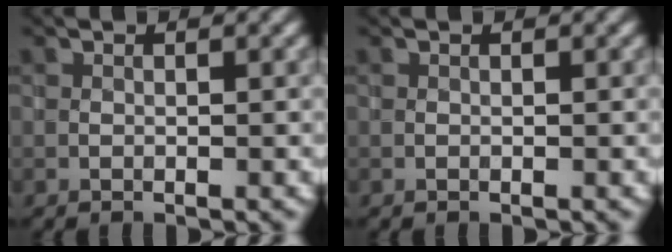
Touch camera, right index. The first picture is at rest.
{"total": 0.0}